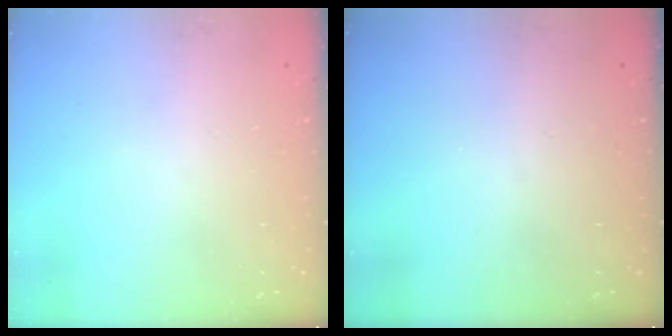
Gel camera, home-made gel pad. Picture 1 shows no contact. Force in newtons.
{"total": 0.0}